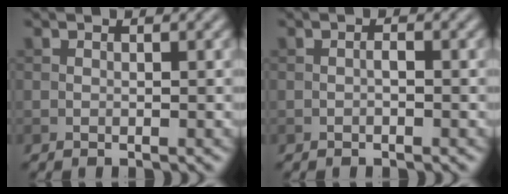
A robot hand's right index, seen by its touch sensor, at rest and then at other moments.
{"total": 0.6, "force": [-0.2, 0.2, 0.5], "torque": [-0.009, 0.004, -0.004]}